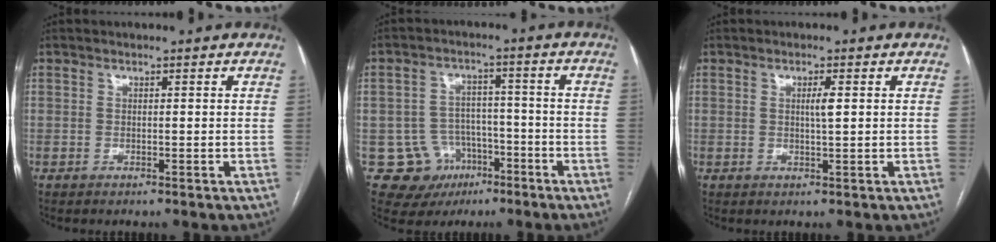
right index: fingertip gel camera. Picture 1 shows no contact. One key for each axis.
{"total": 9.2, "fx": -3.8, "fy": 8.3, "fz": 1.2, "tx": -0.019, "ty": 0.021, "tz": -0.045}
{"total": 2.1, "fx": 0.5, "fy": 0.1, "fz": 2.0, "tx": -0.036, "ty": 0.001, "tz": 0.007}